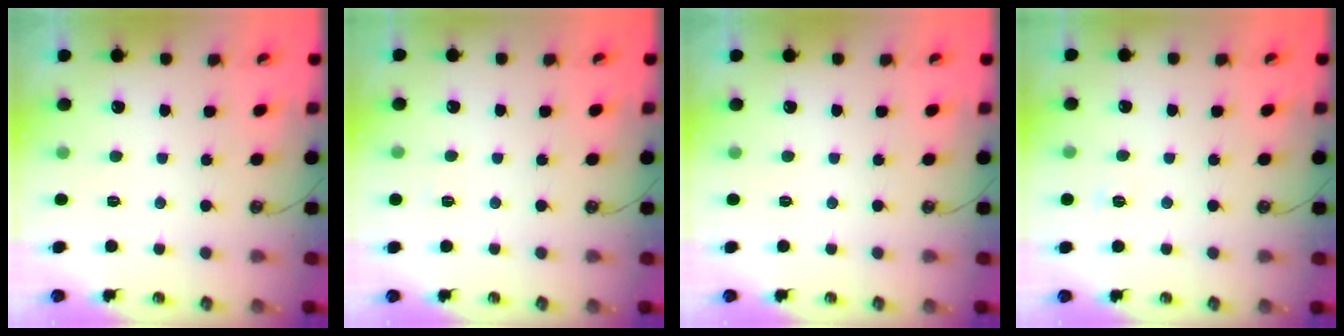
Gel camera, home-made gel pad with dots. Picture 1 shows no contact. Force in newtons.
{"total": 2.5, "press": 2.5, "slide": 0.4}
{"total": 0.0}
{"total": 2.6, "press": 2.6, "slide": 0.2}